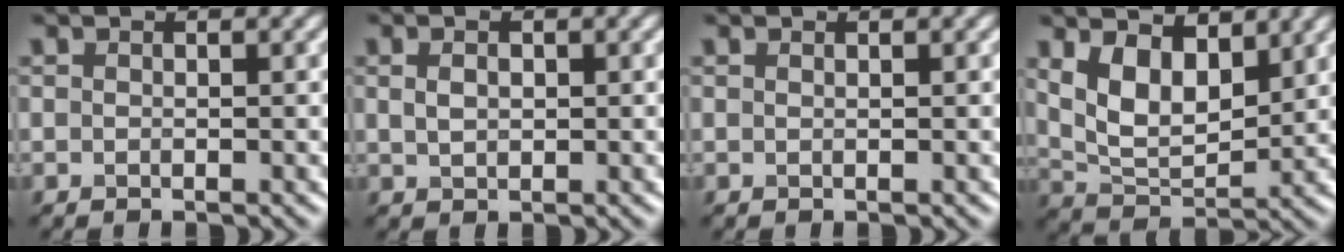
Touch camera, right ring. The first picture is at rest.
{"total": 1.9, "force": [0.5, 1.2, 1.3], "torque": [-0.024, -0.002, 0.015]}
{"total": 0.0}
{"total": 6.7, "force": [3.1, 3.4, 4.9], "torque": [-0.100, -0.003, 0.056]}